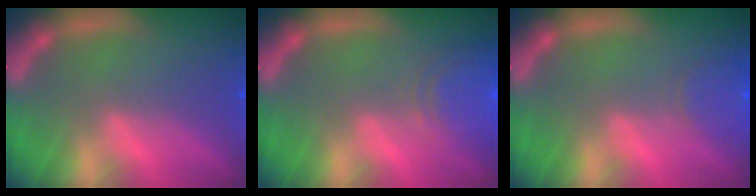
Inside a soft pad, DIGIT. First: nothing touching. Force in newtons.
{"total": 6.1}
{"total": 3.0}